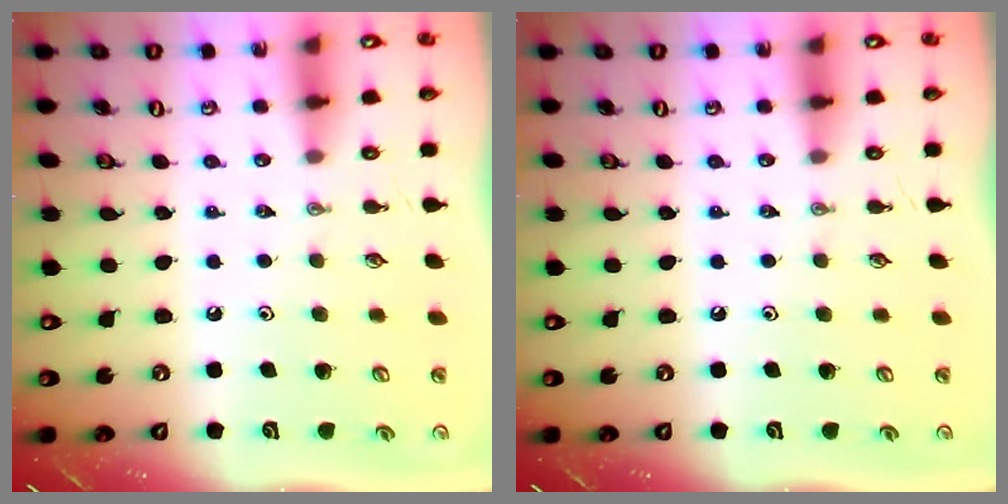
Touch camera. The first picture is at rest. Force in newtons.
{"total": 0.0}